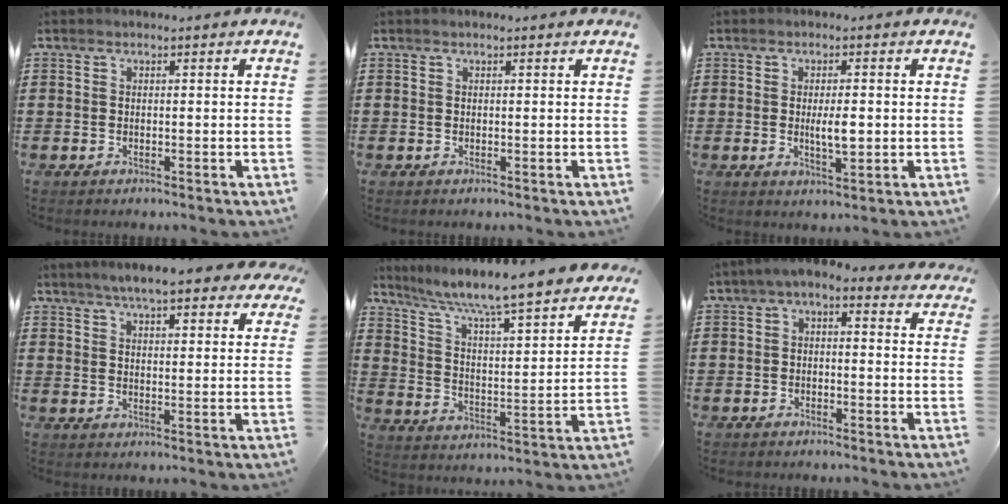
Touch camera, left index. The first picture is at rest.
{"total": 0.0}
{"total": 4.1, "force": [0.1, 1.2, 3.9], "torque": [-0.063, -0.003, -0.001]}
{"total": 6.6, "force": [5.8, 0.7, 3.0], "torque": [-0.070, -0.015, 0.102]}
{"total": 6.9, "force": [6.1, -0.6, 3.1], "torque": [-0.086, -0.053, 0.097]}
{"total": 2.2, "force": [0.6, 1.1, 1.8], "torque": [-0.039, 0.004, 0.007]}